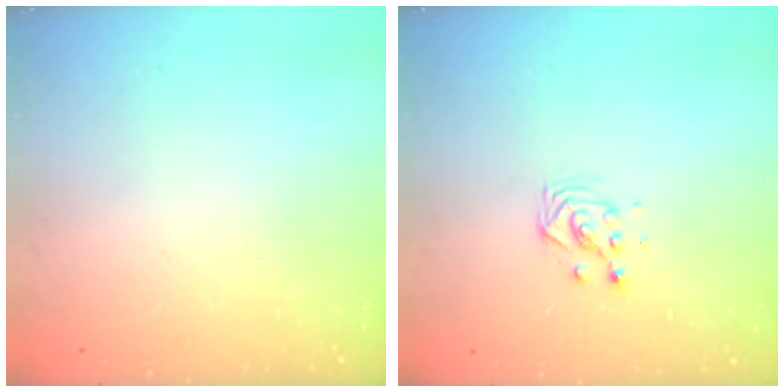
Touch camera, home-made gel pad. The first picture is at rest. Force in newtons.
{"total": 3.4, "press": 3.4, "slide": 0.2}